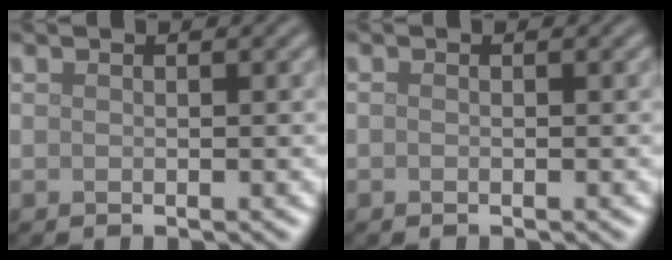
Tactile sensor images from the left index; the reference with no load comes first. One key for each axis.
{"total": 0.0}